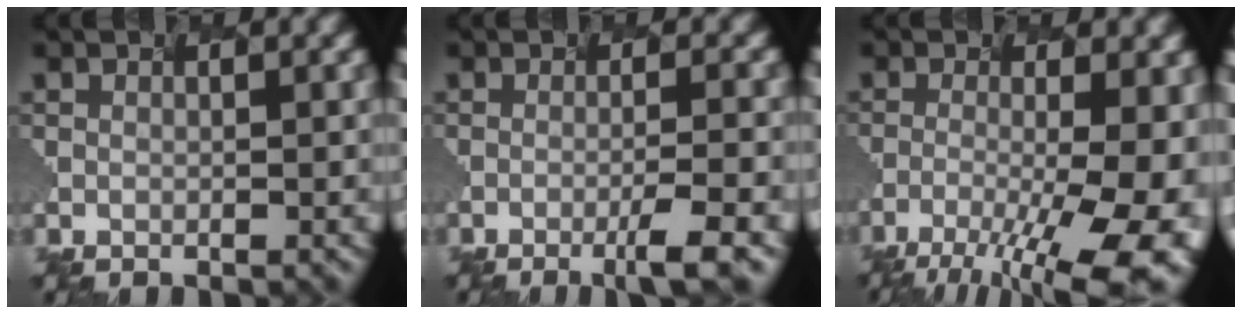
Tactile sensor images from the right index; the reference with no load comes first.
{"total": 3.7, "force": [-1.7, 0.4, 3.3], "torque": [-0.046, -0.004, -0.024]}
{"total": 11.3, "force": [-4.5, 3.3, 9.8], "torque": [-0.144, -0.017, -0.056]}